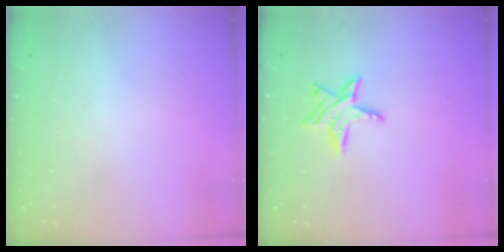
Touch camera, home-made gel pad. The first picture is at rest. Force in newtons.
{"total": 7.9, "press": 7.9, "slide": 0.4}